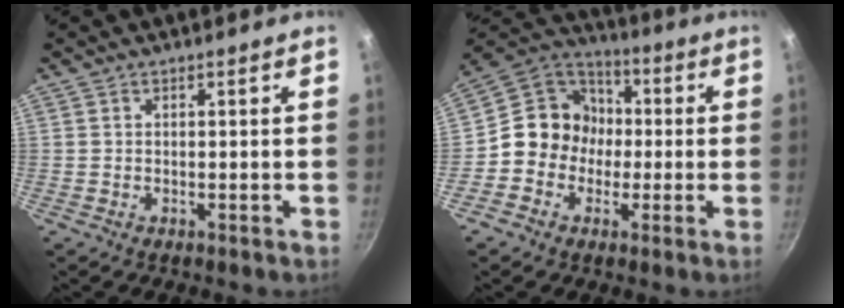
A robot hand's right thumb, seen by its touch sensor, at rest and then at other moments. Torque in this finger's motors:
{"motor_torque": [-0.50, 0.49, 0.88, -0.76, 0.04]}